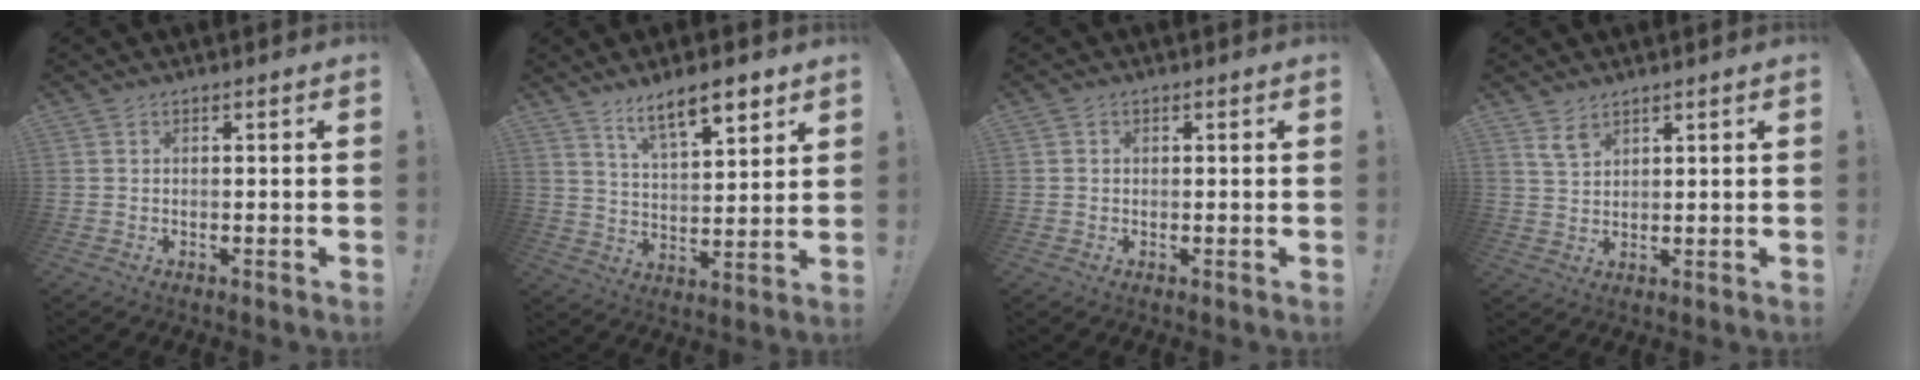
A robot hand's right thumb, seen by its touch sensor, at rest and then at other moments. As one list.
[{"total": 11.8, "force": [8.1, 3.7, 7.7], "torque": [-0.120, -0.040, 0.138]}, {"total": 0.8, "force": [0.0, 0.8, 0.2], "torque": [0.002, 0.000, -0.002]}, {"total": 4.8, "force": [3.4, 2.7, 2.0], "torque": [-0.030, -0.017, 0.066]}]